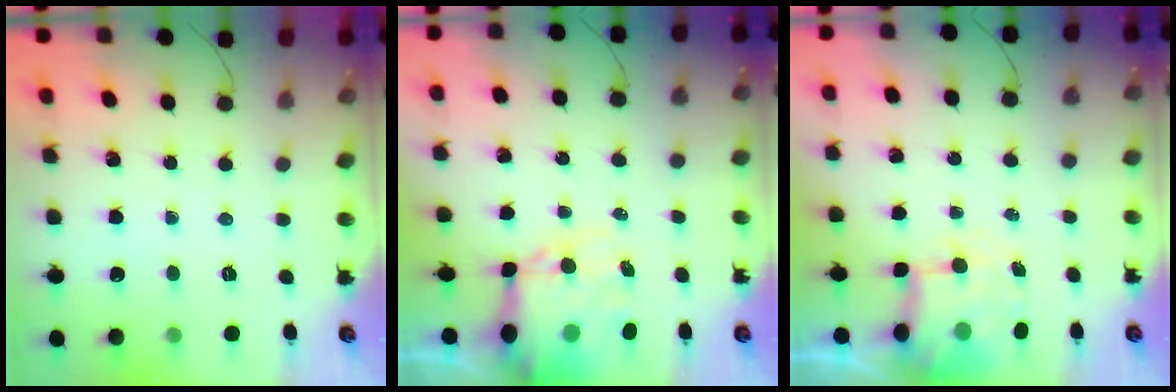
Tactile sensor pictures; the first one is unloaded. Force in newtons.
{"total": 14.6, "press": 14.1, "slide": 3.6}
{"total": 6.7, "press": 6.6, "slide": 1.2}